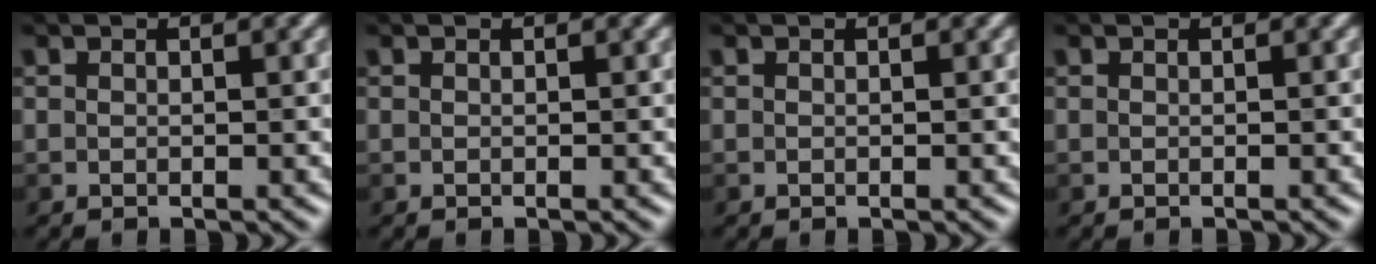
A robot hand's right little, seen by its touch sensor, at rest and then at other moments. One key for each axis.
{"total": 0.0}
{"total": 0.0}
{"total": 0.0}